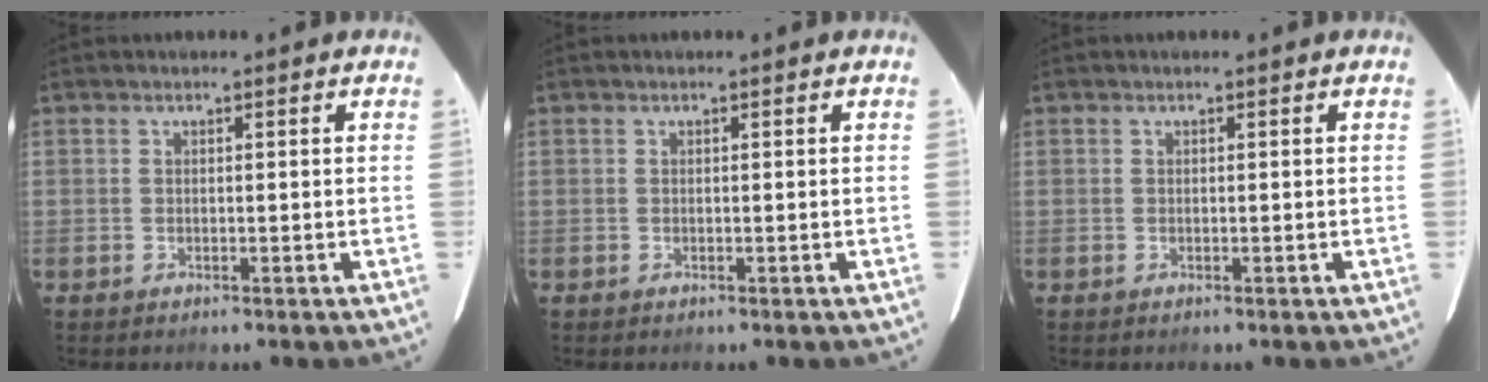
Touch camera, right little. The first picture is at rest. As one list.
[{"total": 0.0}, {"total": 0.0}]